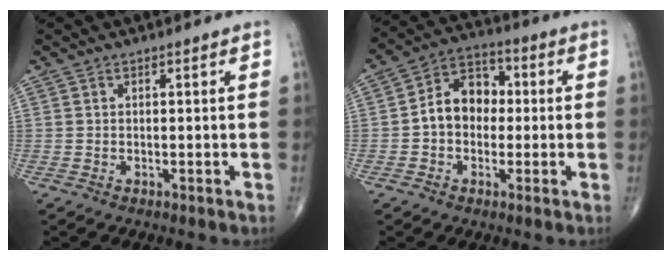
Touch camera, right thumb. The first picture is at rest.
{"total": 9.6, "force": [-0.3, 7.3, 6.2], "torque": [-0.075, 0.033, -0.018]}